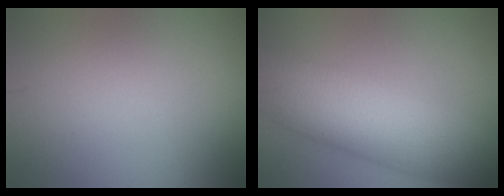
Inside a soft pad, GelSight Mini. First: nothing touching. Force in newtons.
{"total": 10.1, "press": 10.1, "slide": 0.1}